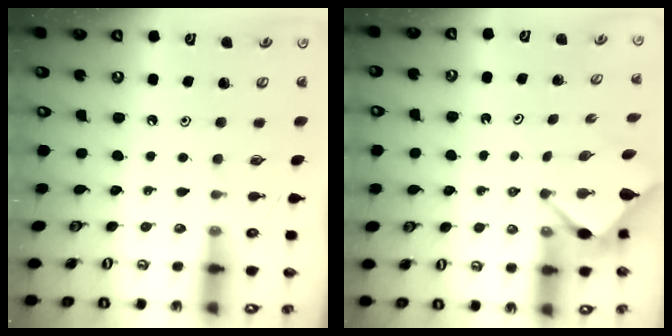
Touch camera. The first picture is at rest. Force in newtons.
{"total": 2.9, "press": 2.9, "slide": 0.3}